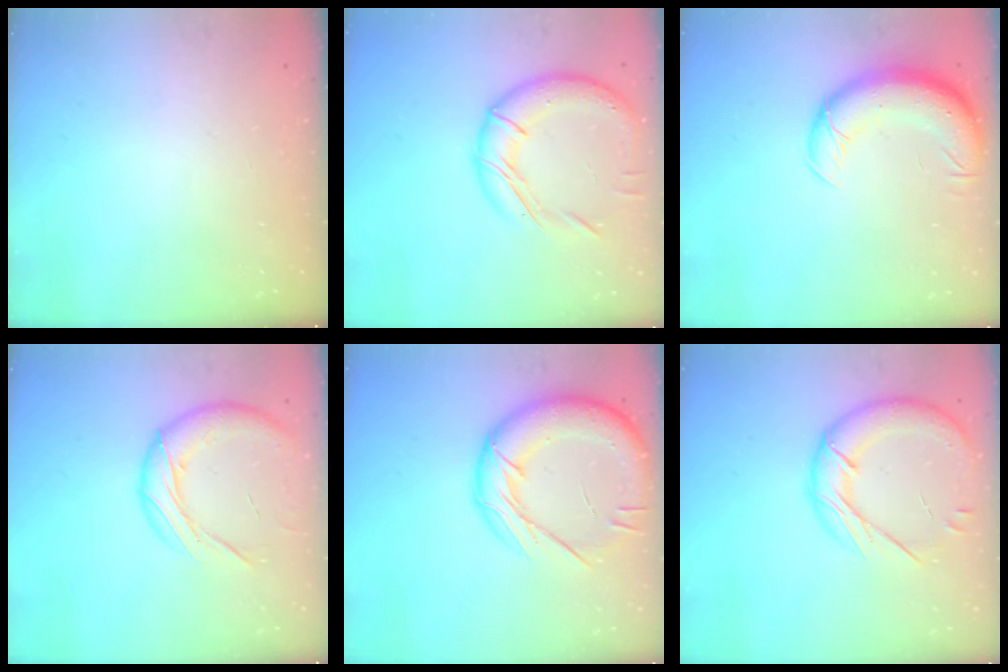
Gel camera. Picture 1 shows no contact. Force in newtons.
{"total": 16.4, "press": 16.3, "slide": 1.9}
{"total": 13.0, "press": 12.6, "slide": 3.2}
{"total": 14.7, "press": 14.6, "slide": 2.3}
{"total": 22.3, "press": 22.0, "slide": 3.7}
{"total": 19.1, "press": 18.9, "slide": 2.6}